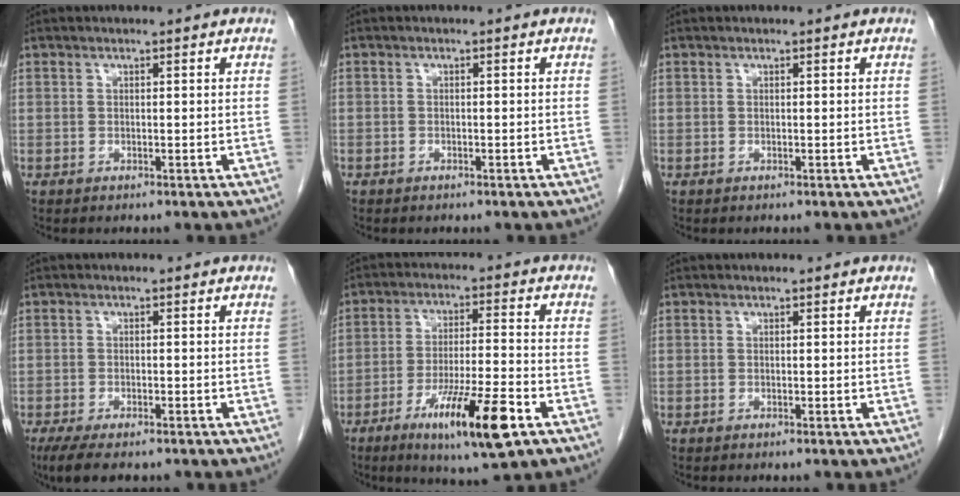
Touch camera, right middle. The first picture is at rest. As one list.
[{"total": 0.6, "force": [-0.4, 0.4, 0.0], "torque": [-0.002, 0.004, -0.010]}, {"total": 0.0}, {"total": 5.9, "force": [-4.2, 1.9, 3.6], "torque": [-0.059, -0.012, -0.065]}, {"total": 12.6, "force": [-6.4, 0.9, 10.8], "torque": [-0.190, -0.022, -0.104]}, {"total": 0.0}]